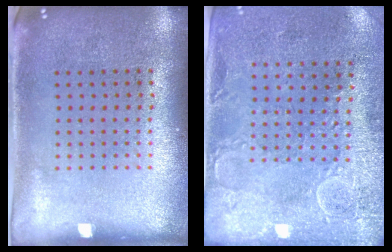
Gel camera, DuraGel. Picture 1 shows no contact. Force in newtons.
{"total": 2.7, "press": 2.4, "slide": 1.2}